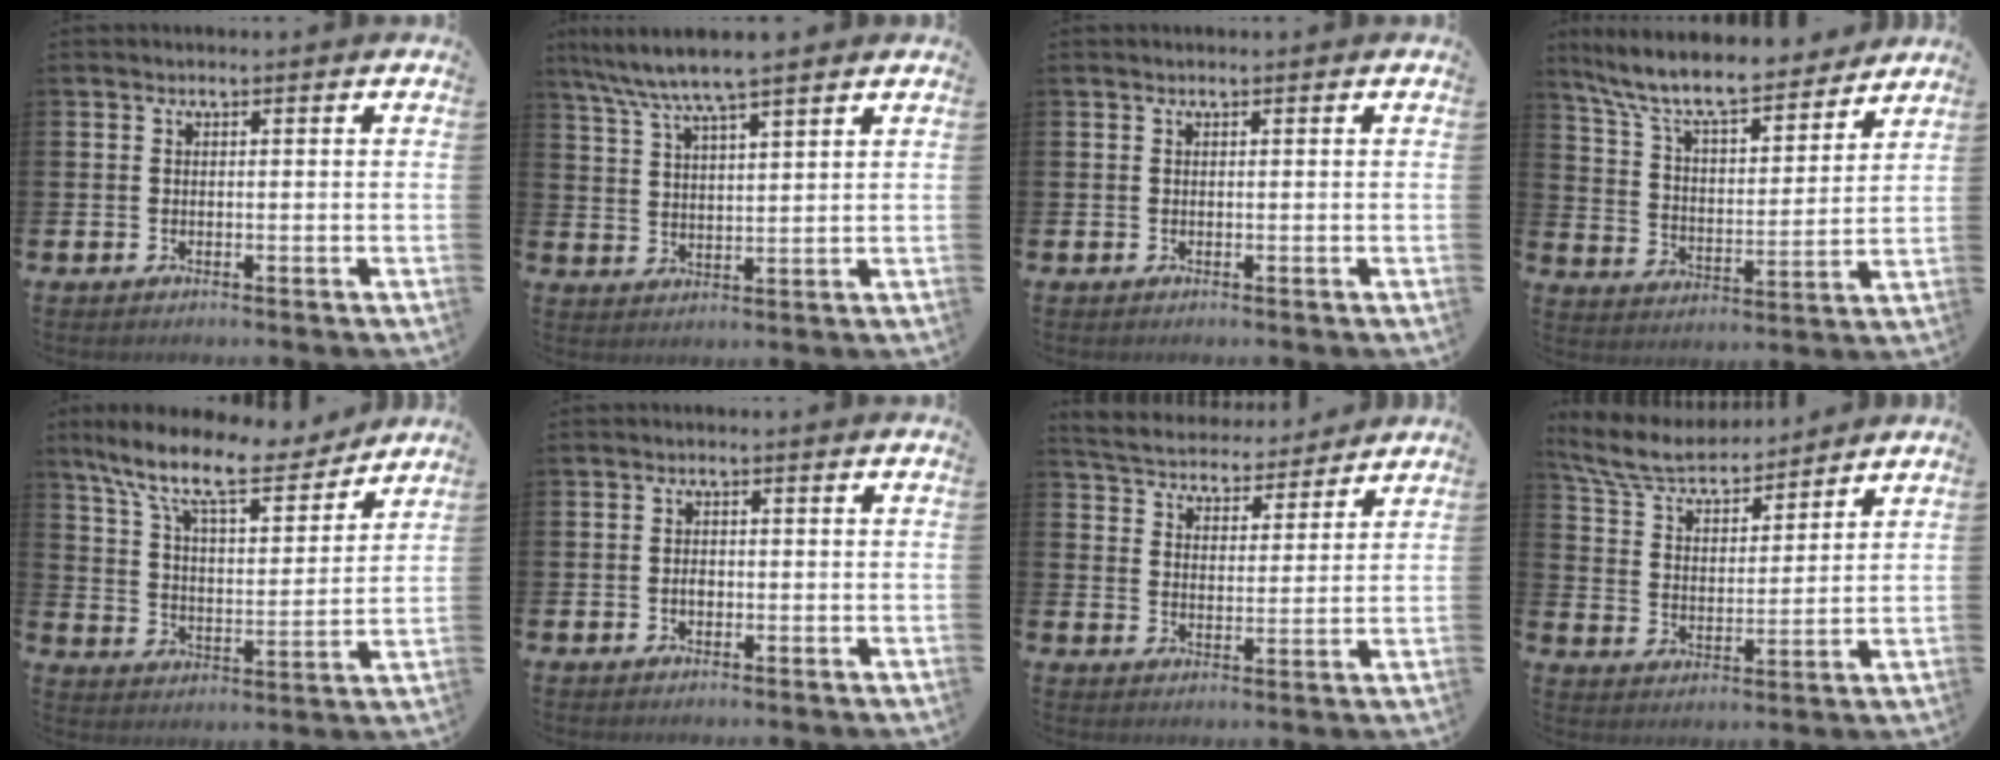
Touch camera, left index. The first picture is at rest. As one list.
[{"total": 6.7, "force": [6.1, 0.4, 2.9], "torque": [-0.078, -0.021, 0.109]}, {"total": 0.0}, {"total": 10.2, "force": [9.1, 2.1, 3.9], "torque": [-0.112, -0.060, 0.156]}, {"total": 12.1, "force": [9.9, 3.3, 6.1], "torque": [-0.144, -0.055, 0.167]}, {"total": 1.4, "force": [-0.3, 0.9, 1.0], "torque": [-0.011, 0.002, -0.009]}, {"total": 5.4, "force": [5.2, 1.2, 0.0], "torque": [-0.031, -0.040, 0.091]}, {"total": 7.3, "force": [6.8, 2.0, 2.1], "torque": [-0.076, -0.042, 0.119]}]